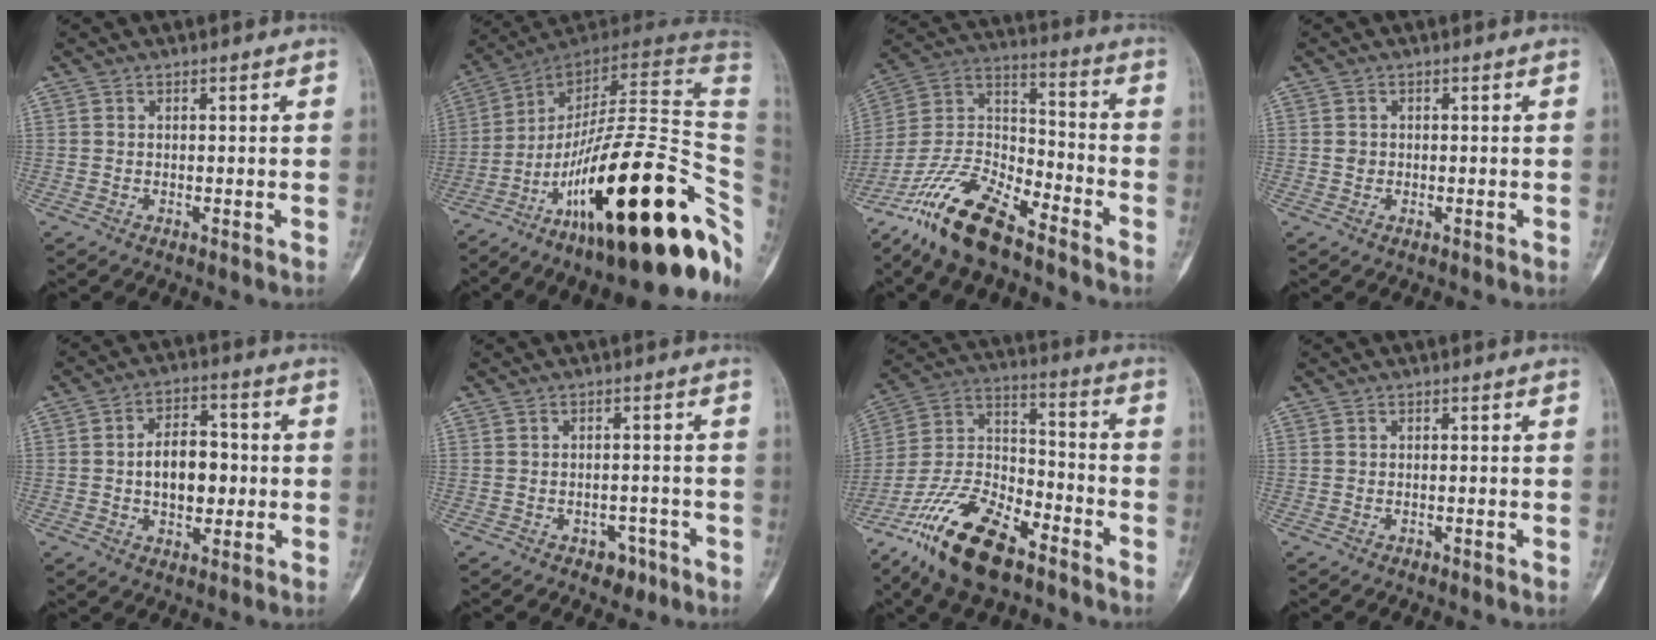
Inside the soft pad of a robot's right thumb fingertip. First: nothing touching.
{"total": 32.7, "force": [-11.8, 9.7, 28.9], "torque": [-0.353, 0.084, -0.183]}
{"total": 17.7, "force": [-12.9, 6.2, 10.4], "torque": [-0.195, 0.074, -0.243]}
{"total": 1.0, "force": [-0.1, 0.9, 0.4], "torque": [-0.005, 0.003, -0.002]}
{"total": 10.0, "force": [-0.4, 6.2, 7.8], "torque": [-0.096, 0.017, -0.010]}
{"total": 3.7, "force": [-2.2, 2.5, 1.6], "torque": [-0.005, 0.020, -0.024]}
{"total": 19.3, "force": [-12.8, 8.0, 12.1], "torque": [-0.231, 0.068, -0.238]}
{"total": 0.5, "force": [-0.4, 0.2, 0.2], "torque": [-0.008, 0.001, -0.007]}